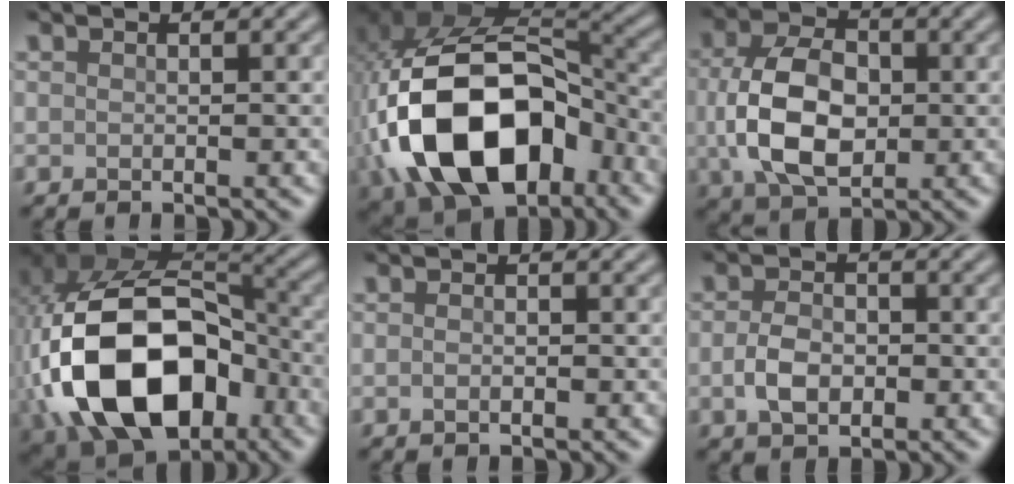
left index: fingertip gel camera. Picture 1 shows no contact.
{"total": 16.5, "force": [-4.6, 10.7, 11.6], "torque": [-0.234, -0.011, -0.075]}
{"total": 8.5, "force": [-0.2, 5.7, 6.2], "torque": [-0.137, -0.003, -0.005]}
{"total": 17.8, "force": [-4.1, 12.3, 12.2], "torque": [-0.257, -0.020, -0.059]}
{"total": 1.0, "force": [-0.3, 0.5, 0.8], "torque": [-0.006, -0.002, -0.009]}
{"total": 3.2, "force": [-0.7, 2.3, 2.2], "torque": [-0.045, -0.001, -0.016]}